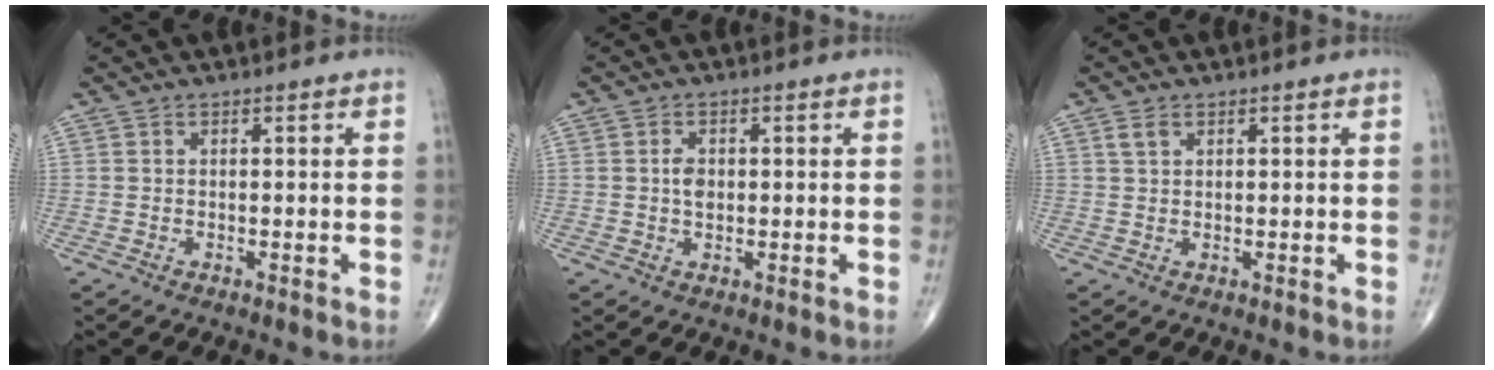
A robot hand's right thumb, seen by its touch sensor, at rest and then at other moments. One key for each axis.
{"total": 2.6, "fx": 0.2, "fy": 1.8, "fz": 1.9, "tx": -0.030, "ty": 0.002, "tz": 0.001}
{"total": 1.8, "fx": 1.0, "fy": 1.1, "fz": 1.0, "tx": -0.020, "ty": 0.003, "tz": 0.021}